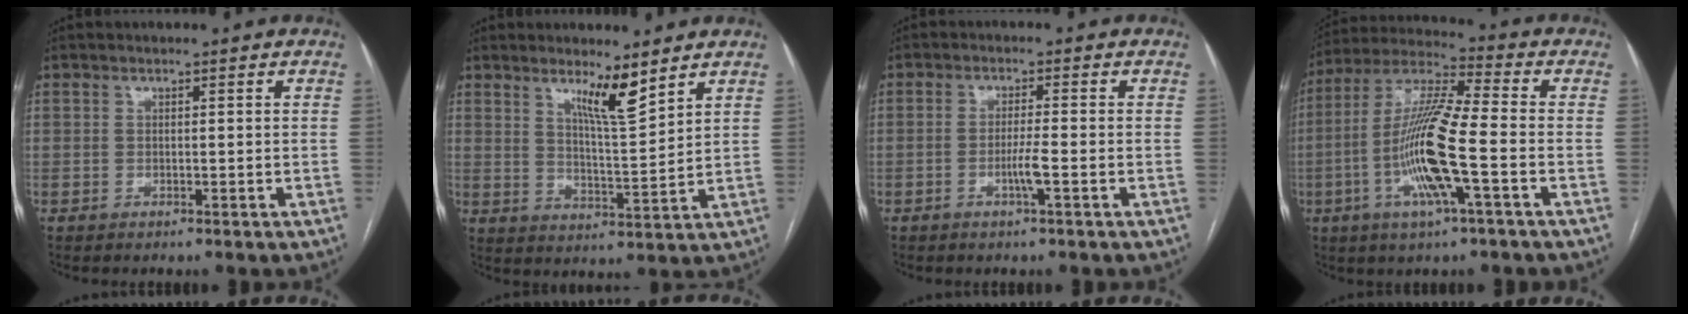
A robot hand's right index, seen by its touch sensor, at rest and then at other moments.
{"total": 6.6, "force": [4.8, 0.0, 4.6], "torque": [-0.080, -0.019, 0.085]}
{"total": 3.0, "force": [-1.1, -0.3, 2.8], "torque": [-0.054, -0.004, -0.022]}
{"total": 14.7, "force": [-3.7, 1.0, 14.2], "torque": [-0.288, -0.004, -0.076]}